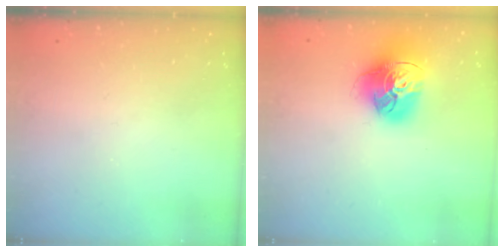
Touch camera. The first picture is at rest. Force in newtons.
{"total": 18.3, "press": 18.2, "slide": 2.1}